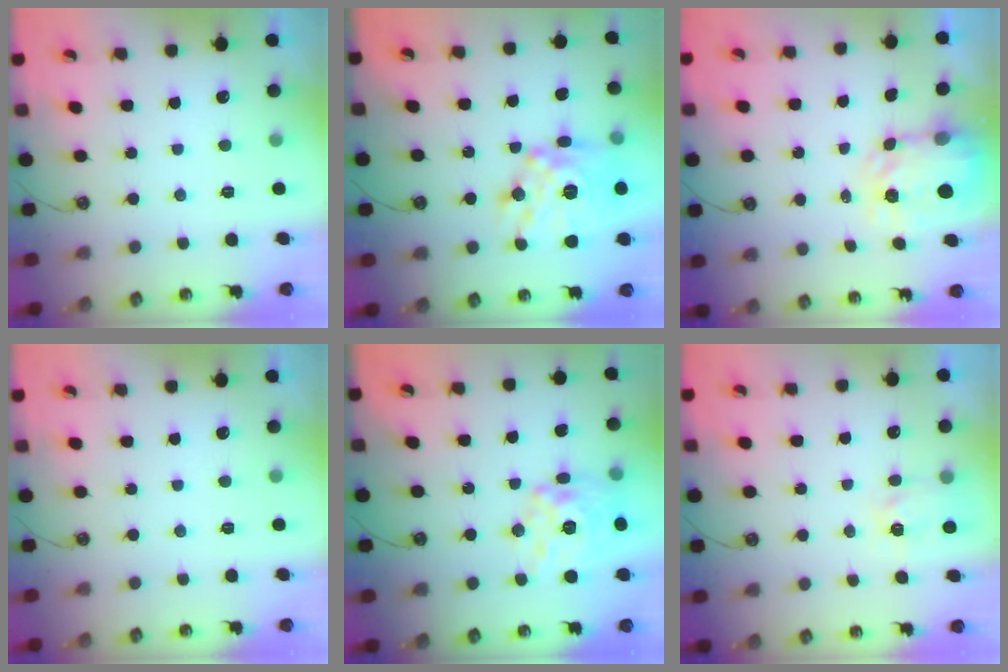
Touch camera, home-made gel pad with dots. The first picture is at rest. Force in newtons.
{"total": 18.0, "press": 18.0, "slide": 1.6}
{"total": 4.7, "press": 4.6, "slide": 0.7}
{"total": 0.0}
{"total": 13.8, "press": 13.7, "slide": 1.2}
{"total": 4.4, "press": 4.4, "slide": 0.5}